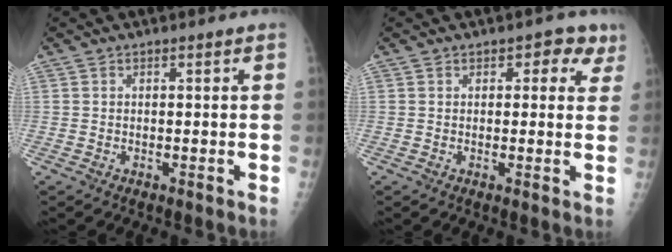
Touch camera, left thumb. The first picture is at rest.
{"total": 4.1, "force": [2.1, 2.8, 2.0], "torque": [0.020, -0.003, 0.015]}